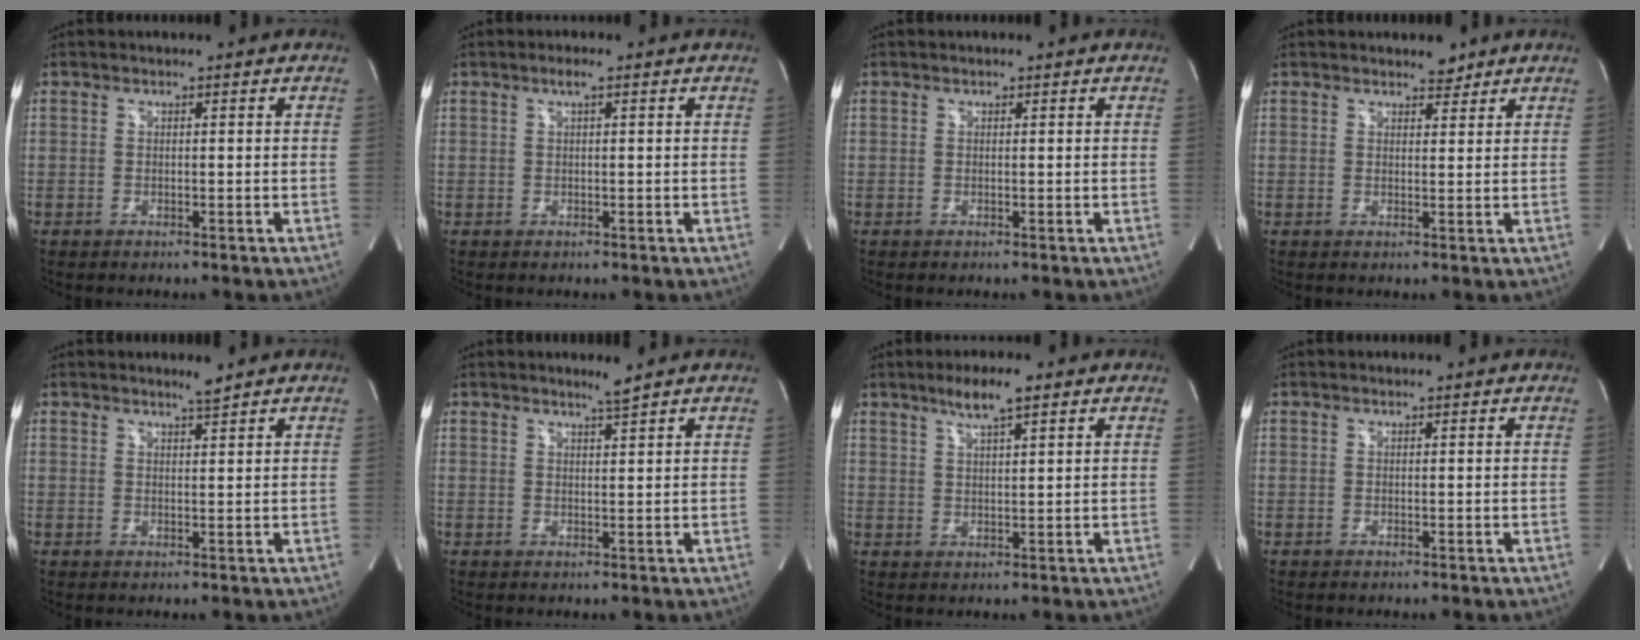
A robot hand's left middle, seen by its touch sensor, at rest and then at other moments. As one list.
[{"total": 1.3, "force": [0.7, 0.1, 1.1], "torque": [-0.023, 0.004, 0.010]}, {"total": 0.0}, {"total": 2.1, "force": [1.8, 0.9, 0.6], "torque": [-0.008, -0.003, 0.024]}, {"total": 1.6, "force": [1.5, -0.2, 0.6], "torque": [-0.014, -0.002, 0.028]}, {"total": 1.8, "force": [1.6, -0.6, 0.7], "torque": [-0.018, -0.005, 0.030]}, {"total": 5.2, "force": [3.5, 0.4, 3.8], "torque": [-0.072, 0.005, 0.063]}, {"total": 0.0}]